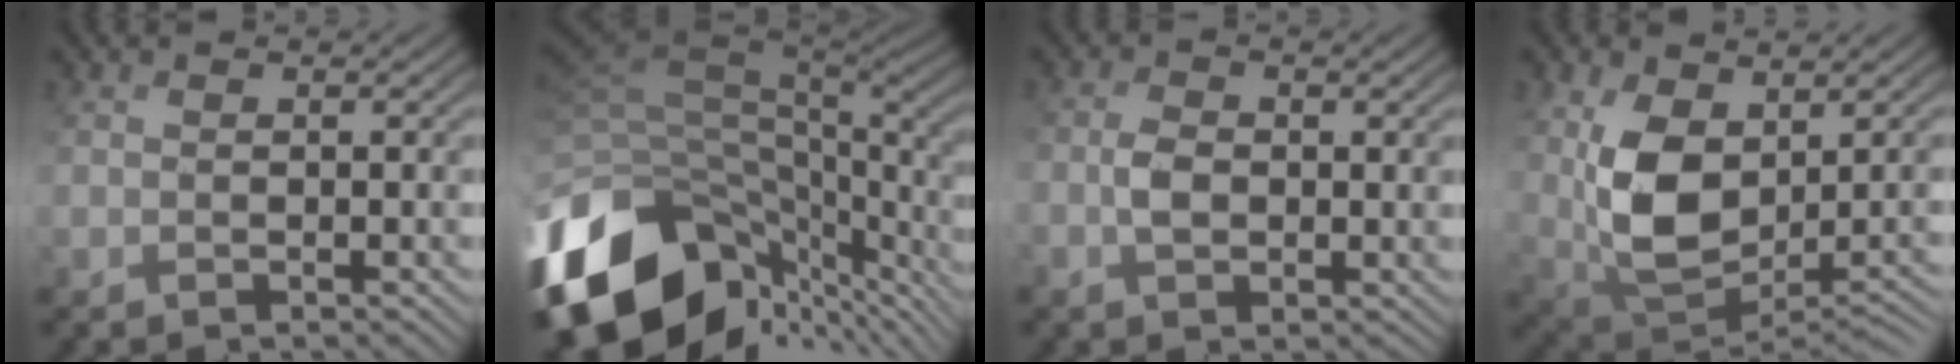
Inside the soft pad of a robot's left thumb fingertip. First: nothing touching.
{"total": 15.9, "force": [-5.4, 9.2, 11.8], "torque": [-0.284, -0.022, -0.083]}
{"total": 3.0, "force": [-0.4, 1.9, 2.2], "torque": [-0.046, 0.001, -0.010]}
{"total": 9.0, "force": [0.8, 5.4, 7.2], "torque": [-0.152, -0.019, 0.027]}